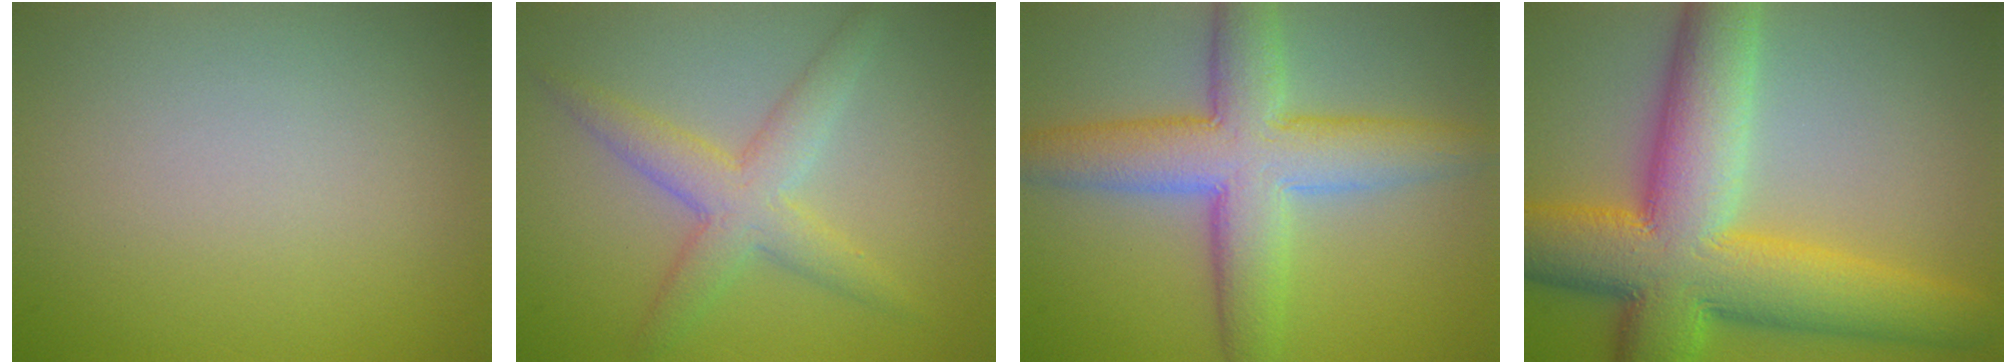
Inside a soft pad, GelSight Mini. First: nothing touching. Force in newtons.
{"total": 4.1, "press": 4.1, "slide": 0.0}
{"total": 8.4, "press": 8.4, "slide": 0.3}
{"total": 13.3, "press": 13.3, "slide": 0.1}